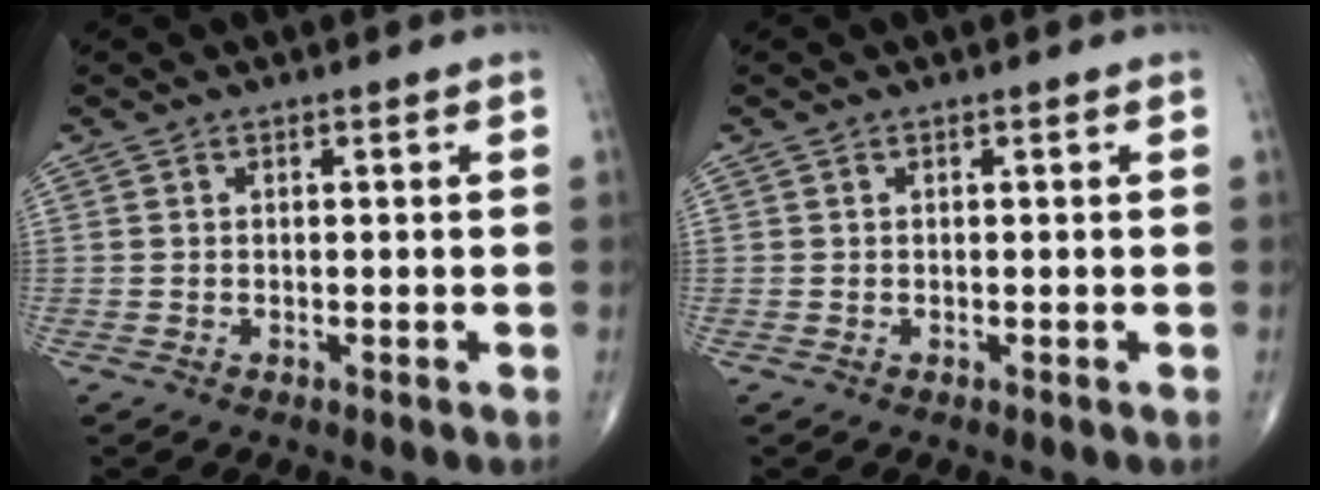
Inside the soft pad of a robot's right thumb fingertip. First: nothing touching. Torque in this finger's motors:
{"motor_torque": [0.28, -0.46, 0.01, 0.21, -0.02]}